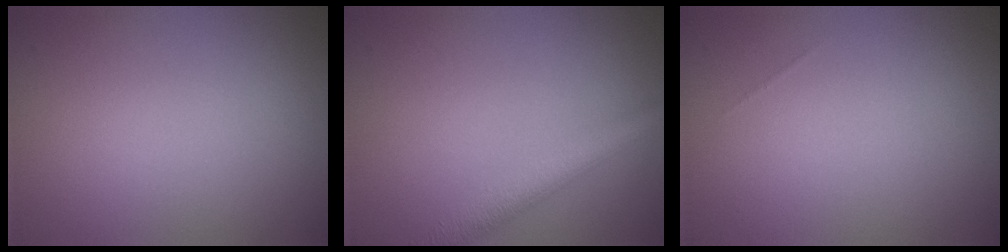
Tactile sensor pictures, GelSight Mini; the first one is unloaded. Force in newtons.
{"total": 3.8, "press": 3.8, "slide": 0.1}
{"total": 0.0}